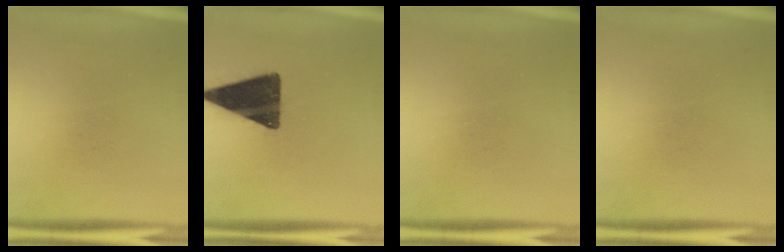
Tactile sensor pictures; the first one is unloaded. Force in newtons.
{"total": 14.9}
{"total": 0.0}
{"total": 0.0}